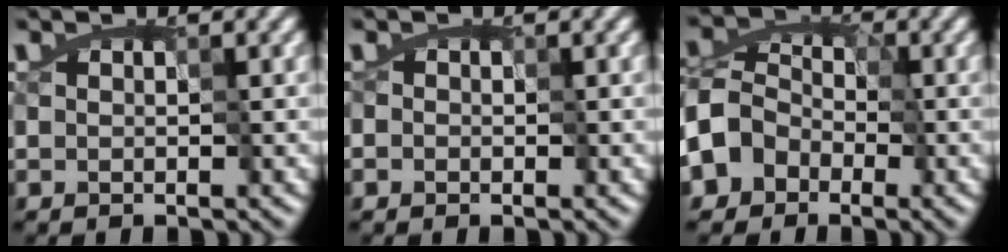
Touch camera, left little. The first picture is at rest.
{"total": 1.0, "force": [0.1, 0.9, 0.4], "torque": [-0.007, 0.004, 0.004]}
{"total": 5.2, "force": [-3.7, 3.5, 1.0], "torque": [-0.014, 0.013, -0.081]}